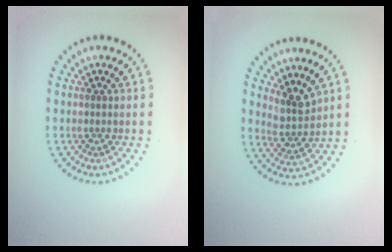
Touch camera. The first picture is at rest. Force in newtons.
{"total": 2.7, "press": 2.0, "slide": 1.8}